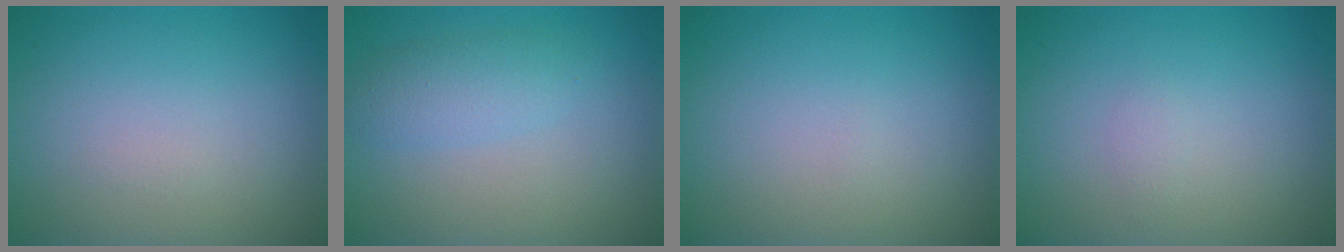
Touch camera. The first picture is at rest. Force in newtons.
{"total": 2.4, "press": 2.4, "slide": 0.2}
{"total": 0.0}
{"total": 0.7, "press": 0.7, "slide": 0.0}